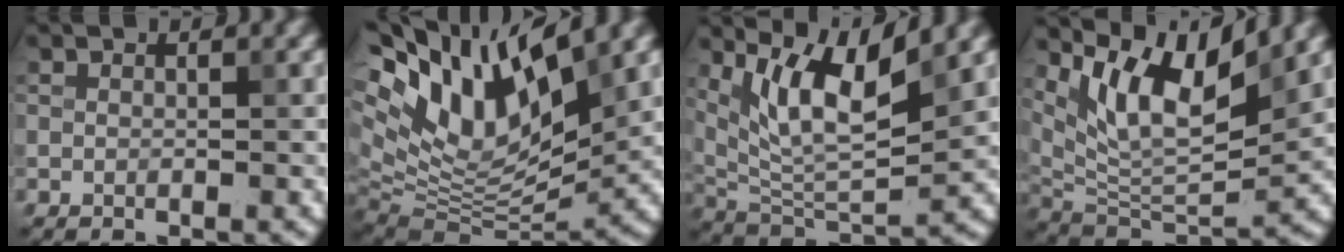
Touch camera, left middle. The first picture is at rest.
{"total": 14.0, "force": [6.2, 5.9, 11.1], "torque": [-0.213, 0.014, 0.113]}
{"total": 7.9, "force": [3.7, 2.5, 6.5], "torque": [-0.126, -0.014, 0.073]}
{"total": 9.3, "force": [5.0, 3.1, 7.1], "torque": [-0.126, -0.010, 0.097]}